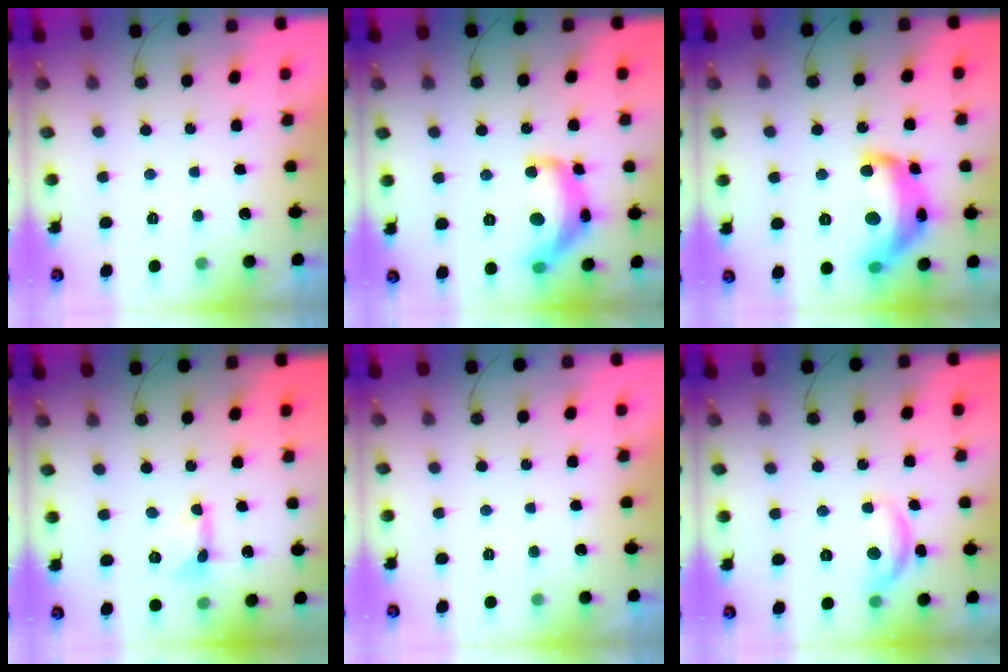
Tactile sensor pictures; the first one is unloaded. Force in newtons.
{"total": 15.9, "press": 15.9, "slide": 0.8}
{"total": 17.8, "press": 17.8, "slide": 0.9}
{"total": 1.0, "press": 1.0, "slide": 0.1}
{"total": 0.0}
{"total": 10.6, "press": 10.6, "slide": 0.6}